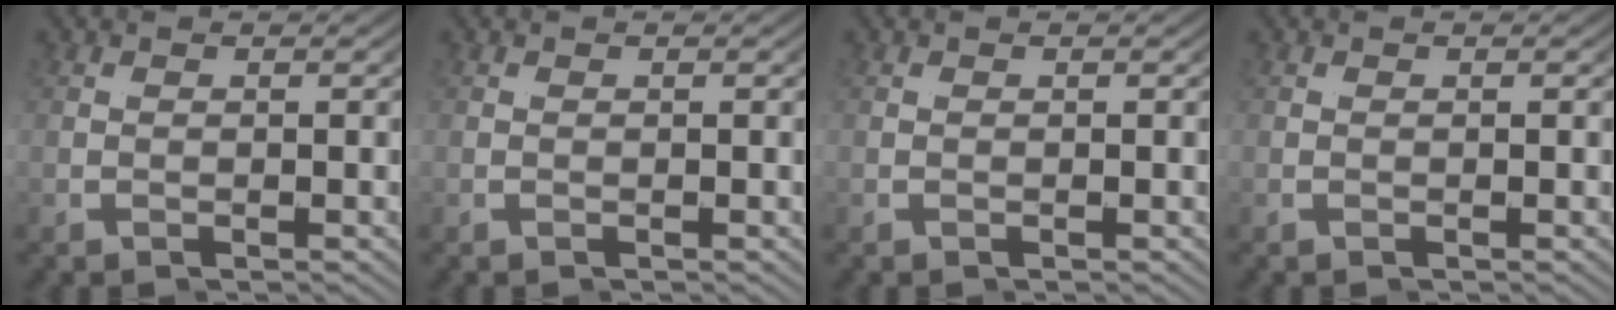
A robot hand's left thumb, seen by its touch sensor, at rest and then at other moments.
{"total": 0.0}
{"total": 0.0}
{"total": 0.0}